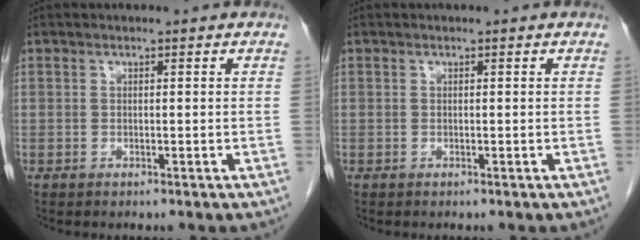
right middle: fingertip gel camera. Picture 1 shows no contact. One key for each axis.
{"total": 0.0}